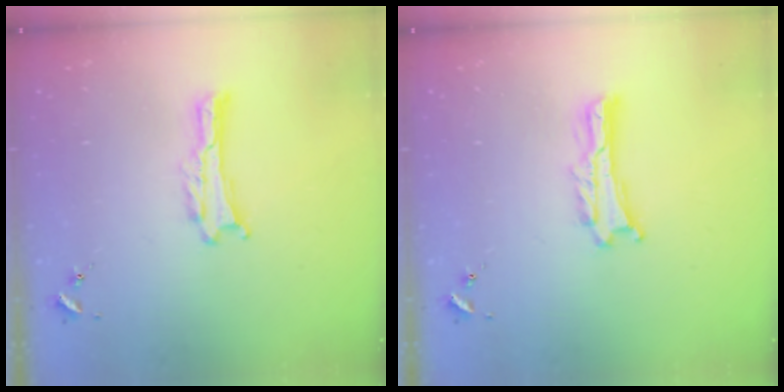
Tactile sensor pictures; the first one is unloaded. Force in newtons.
{"total": 0.8, "press": 0.8, "slide": 0.2}